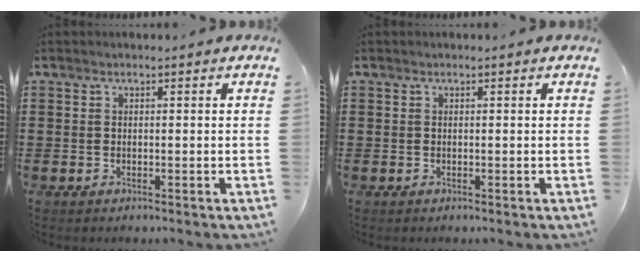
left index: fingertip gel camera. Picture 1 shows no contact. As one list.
[{"total": 0.0}]